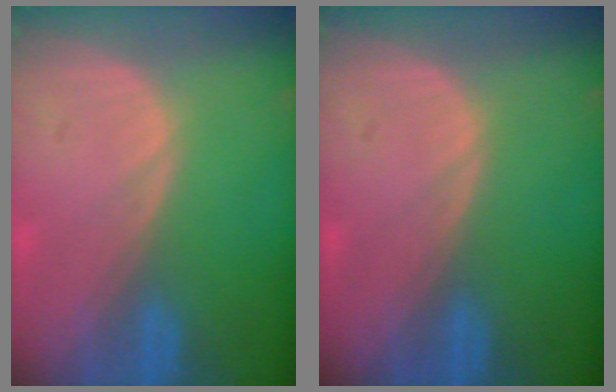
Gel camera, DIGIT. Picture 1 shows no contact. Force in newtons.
{"total": 0.0}